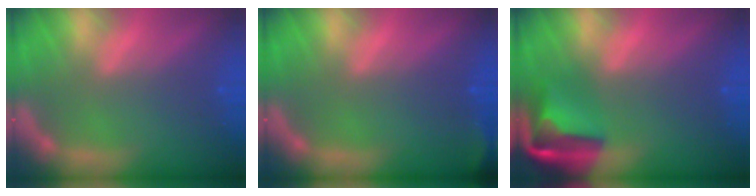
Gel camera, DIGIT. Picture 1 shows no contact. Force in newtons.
{"total": 2.4}
{"total": 7.4}